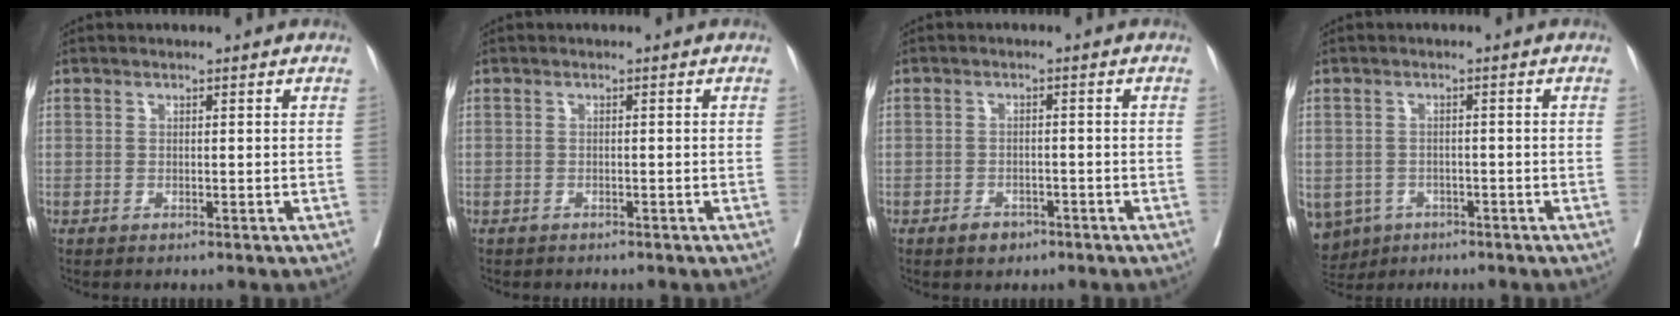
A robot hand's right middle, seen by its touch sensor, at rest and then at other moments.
{"total": 1.3, "force": [-1.1, 0.6, 0.4], "torque": [-0.015, -0.001, -0.015]}
{"total": 2.6, "force": [-1.8, 1.5, 1.0], "torque": [-0.016, 0.004, -0.020]}
{"total": 8.8, "force": [-4.9, 6.9, 2.3], "torque": [-0.069, -0.003, -0.067]}